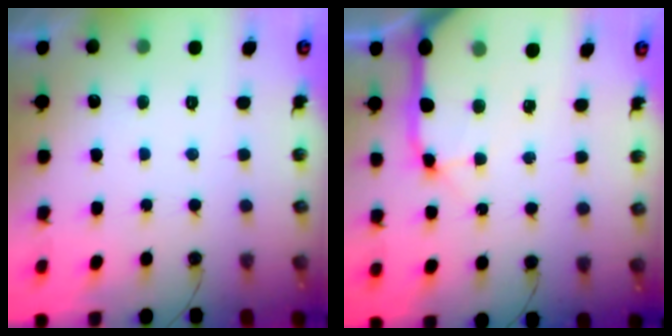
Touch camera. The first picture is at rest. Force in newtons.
{"total": 19.7, "press": 19.5, "slide": 3.2}